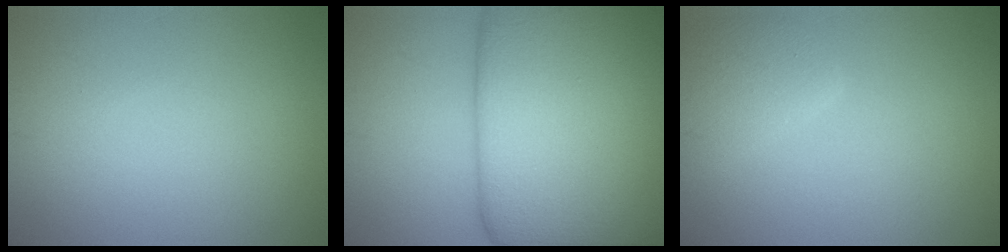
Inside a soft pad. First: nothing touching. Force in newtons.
{"total": 17.0, "press": 17.0, "slide": 0.5}
{"total": 2.9, "press": 2.9, "slide": 0.1}